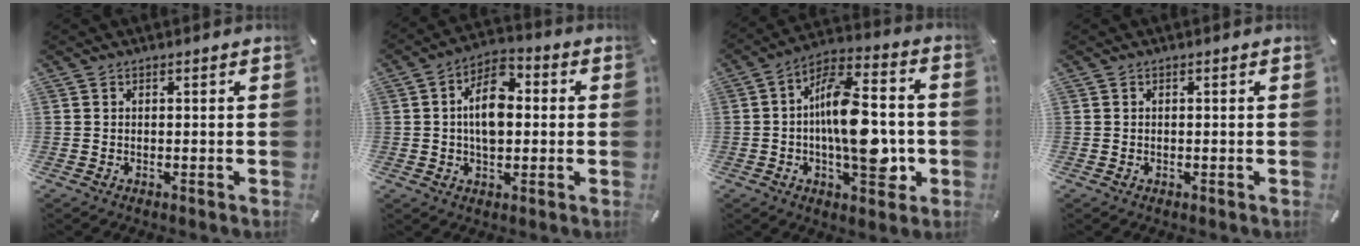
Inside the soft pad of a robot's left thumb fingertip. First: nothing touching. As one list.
[{"total": 10.5, "force": [0.5, 6.8, 8.0], "torque": [-0.137, 0.008, 0.006]}, {"total": 17.8, "force": [-2.1, 9.0, 15.2], "torque": [-0.244, 0.008, -0.033]}, {"total": 0.0}]